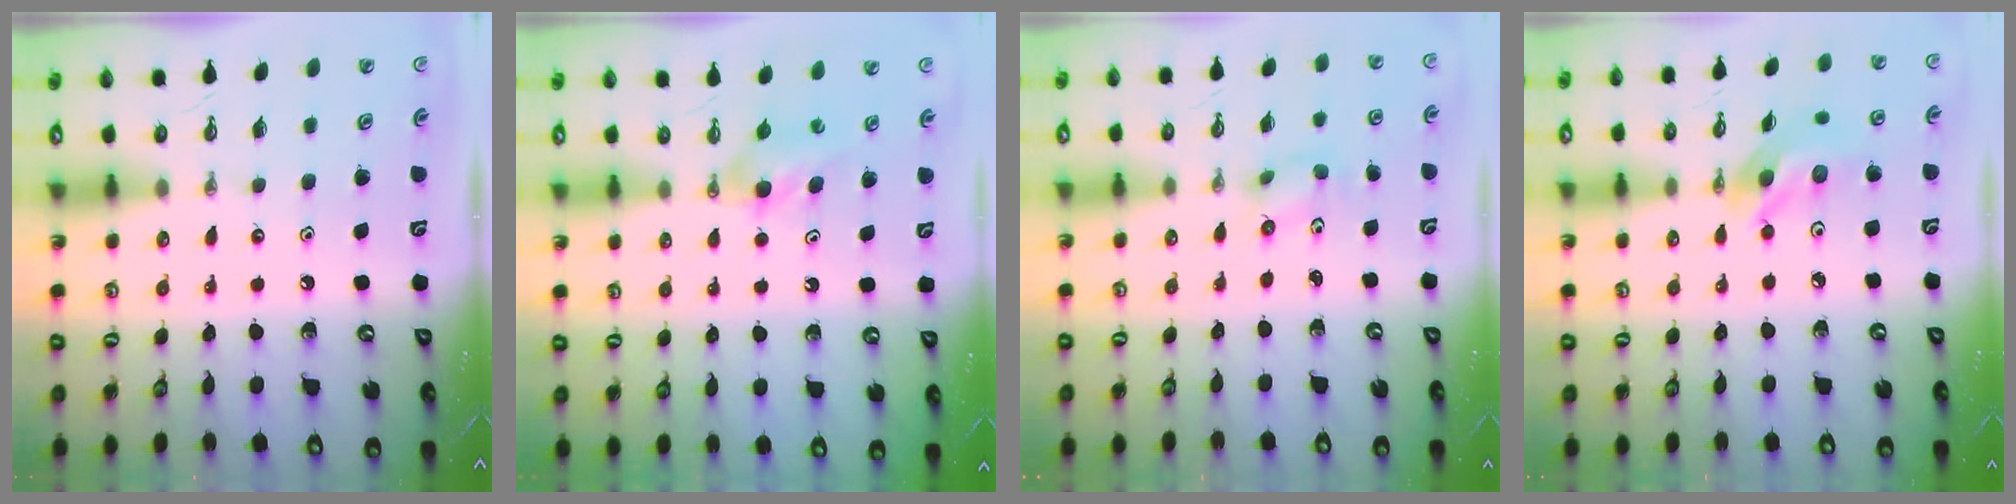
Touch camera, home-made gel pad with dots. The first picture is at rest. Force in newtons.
{"total": 4.2, "press": 4.2, "slide": 0.7}
{"total": 2.9, "press": 2.7, "slide": 1.2}
{"total": 11.5, "press": 11.5, "slide": 0.8}